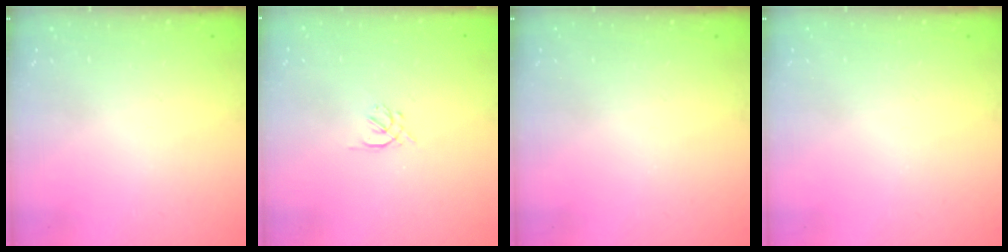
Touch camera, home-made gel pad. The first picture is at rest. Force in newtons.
{"total": 1.6, "press": 1.5, "slide": 0.6}
{"total": 0.0}
{"total": 0.0}